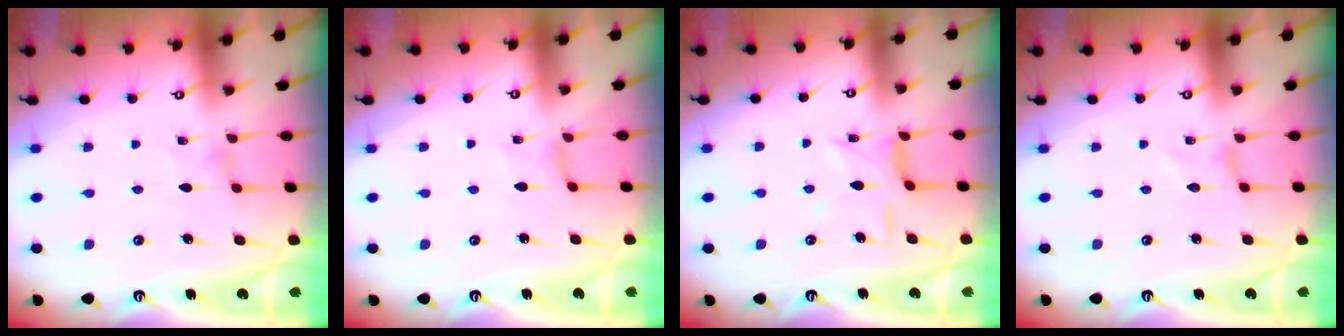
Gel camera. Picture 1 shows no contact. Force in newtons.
{"total": 0.8, "press": 0.7, "slide": 0.1}
{"total": 6.2, "press": 6.2, "slide": 0.3}
{"total": 0.0}